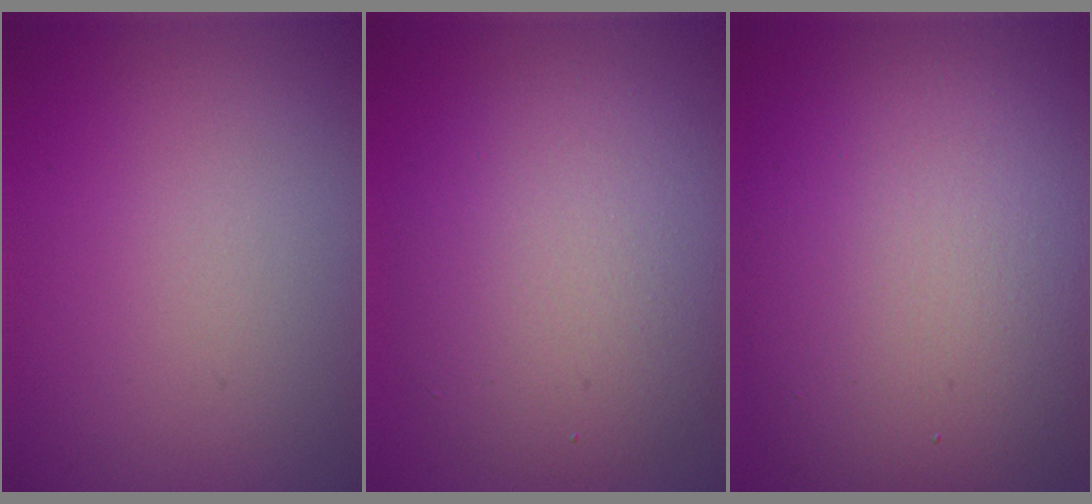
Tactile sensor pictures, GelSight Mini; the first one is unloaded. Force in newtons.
{"total": 7.1, "press": 7.1, "slide": 0.3}
{"total": 12.6, "press": 12.6, "slide": 0.8}